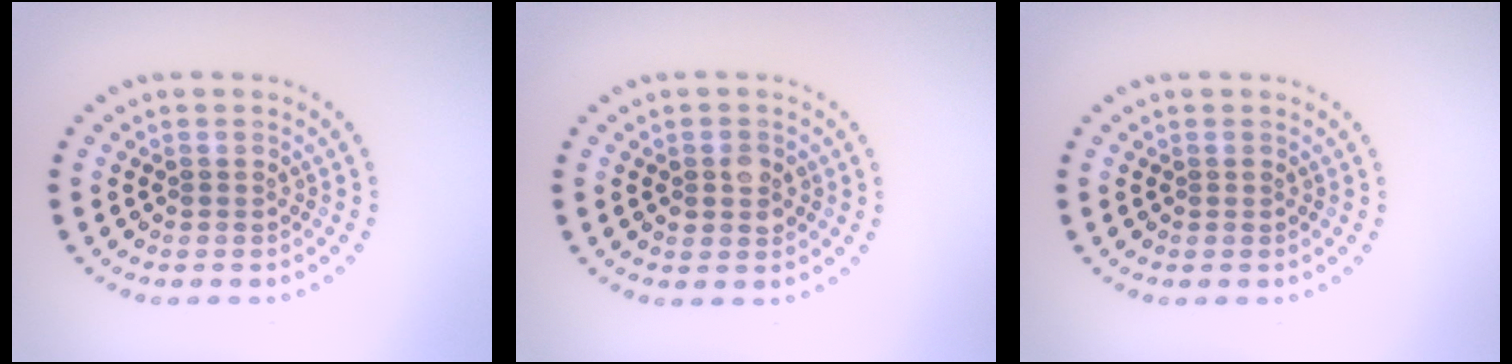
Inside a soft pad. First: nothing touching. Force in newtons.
{"total": 1.7, "press": 1.7, "slide": 0.1}
{"total": 0.0}